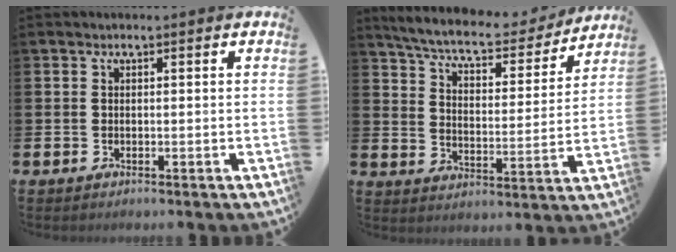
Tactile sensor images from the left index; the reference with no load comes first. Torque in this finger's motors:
{"motor_torque": [1.07, -1.07, 0.40, 0.14]}